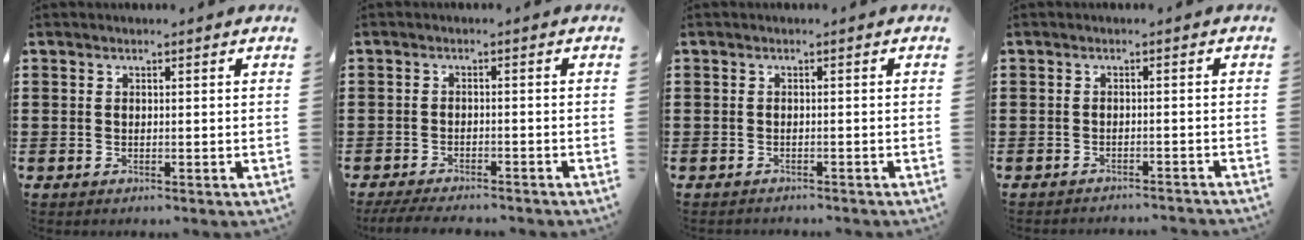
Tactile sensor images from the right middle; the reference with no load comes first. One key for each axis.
{"total": 2.8, "fx": -2.8, "fy": 0.3, "fz": 0.6, "tx": -0.018, "ty": -0.003, "tz": -0.059}
{"total": 0.6, "fx": -0.6, "fy": 0.0, "fz": 0.0, "tx": -0.002, "ty": 0.000, "tz": -0.014}
{"total": 1.4, "fx": -1.4, "fy": -0.2, "fz": 0.2, "tx": -0.004, "ty": 0.005, "tz": -0.029}